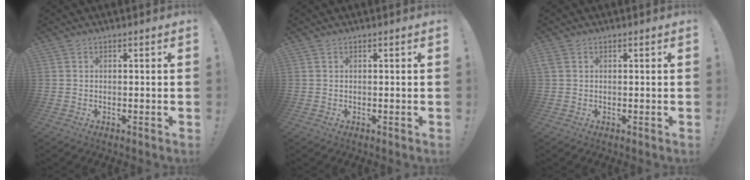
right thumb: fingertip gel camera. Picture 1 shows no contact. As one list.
[{"total": 0.0}, {"total": 1.4, "force": [0.4, 1.0, 0.9], "torque": [-0.024, 0.007, 0.010]}]